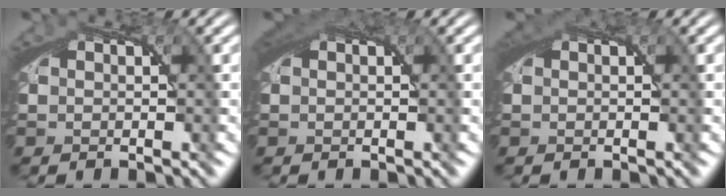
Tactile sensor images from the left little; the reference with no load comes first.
{"total": 1.6, "force": [0.7, 0.9, 1.2], "torque": [-0.024, -0.002, 0.011]}
{"total": 1.1, "force": [0.3, 0.8, 0.8], "torque": [-0.015, -0.002, 0.005]}